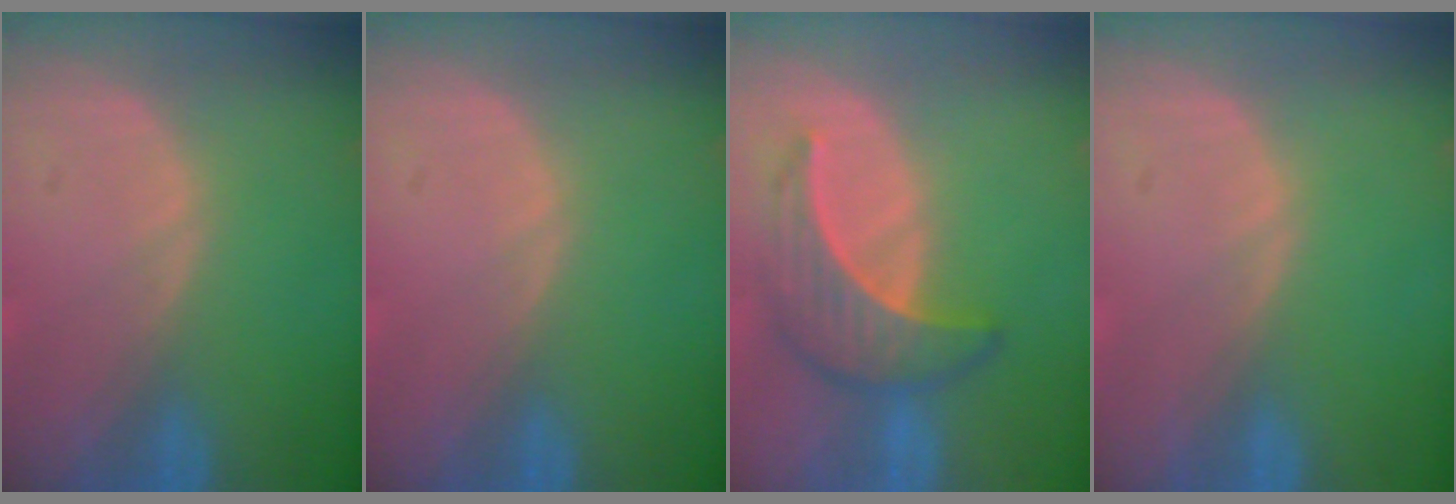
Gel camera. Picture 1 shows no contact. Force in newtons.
{"total": 0.0}
{"total": 6.4, "press": 6.2, "slide": 1.4}
{"total": 0.0}